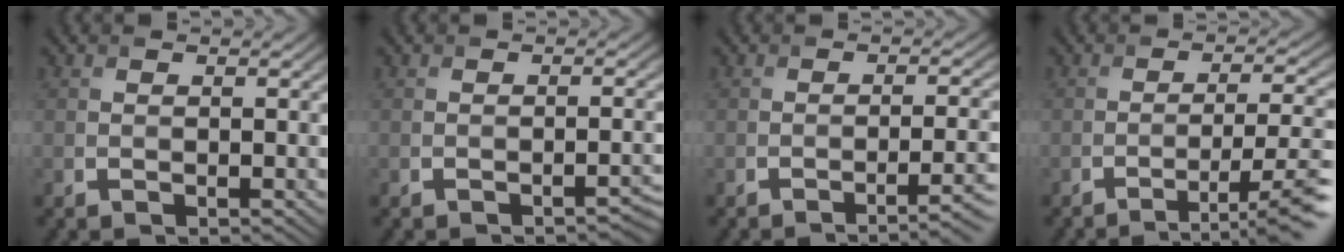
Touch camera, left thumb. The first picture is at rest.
{"total": 1.7, "force": [-1.3, 0.3, 1.0], "torque": [-0.010, 0.004, -0.018]}
{"total": 4.7, "force": [-2.5, 1.2, 3.8], "torque": [-0.042, 0.002, -0.038]}
{"total": 7.2, "force": [-3.8, 1.6, 5.9], "torque": [-0.088, -0.006, -0.054]}